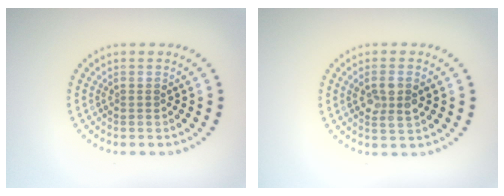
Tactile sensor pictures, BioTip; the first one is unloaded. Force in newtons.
{"total": 2.5, "press": 2.5, "slide": 0.6}